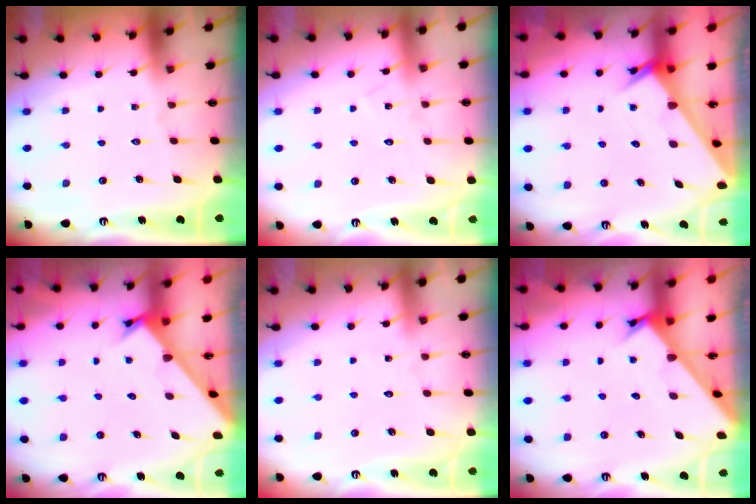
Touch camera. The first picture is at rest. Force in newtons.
{"total": 7.2, "press": 7.2, "slide": 0.4}
{"total": 2.1, "press": 2.1, "slide": 0.1}
{"total": 2.3, "press": 2.3, "slide": 0.2}
{"total": 3.9, "press": 3.9, "slide": 0.3}
{"total": 2.4, "press": 2.4, "slide": 0.0}